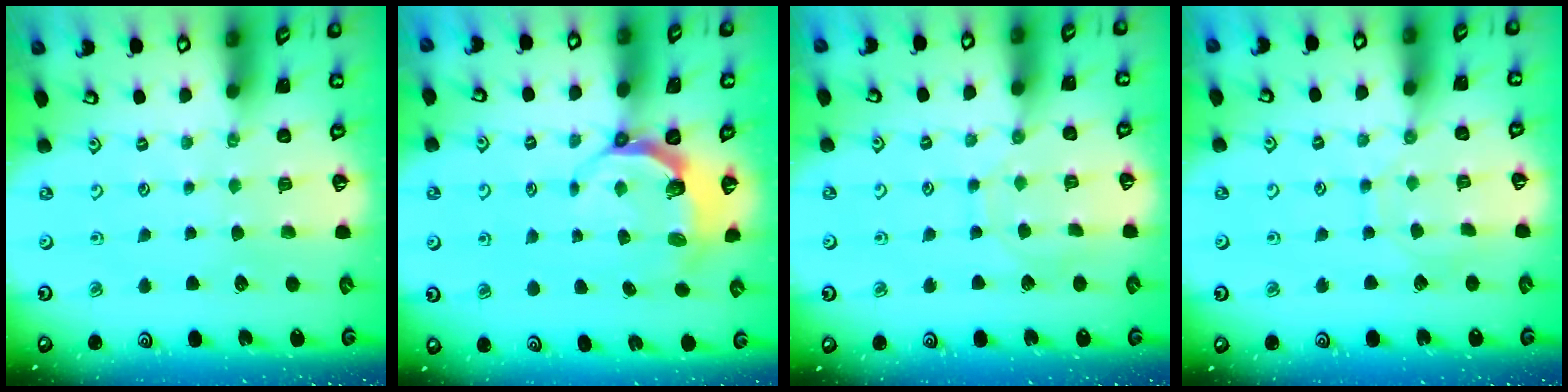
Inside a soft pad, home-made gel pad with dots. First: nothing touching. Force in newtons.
{"total": 5.6, "press": 4.5, "slide": 3.3}
{"total": 8.5, "press": 8.4, "slide": 0.7}
{"total": 7.3, "press": 7.2, "slide": 0.5}